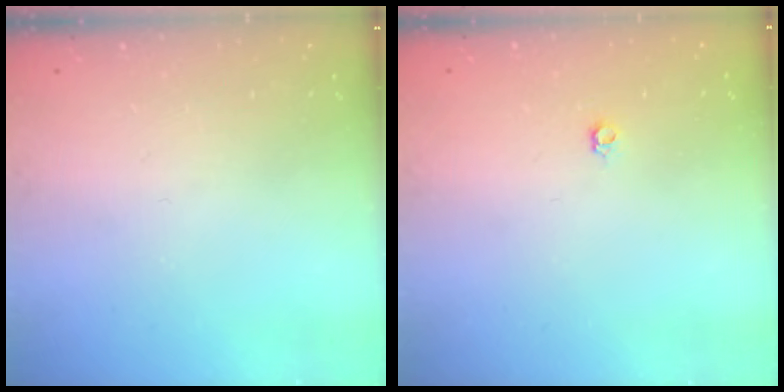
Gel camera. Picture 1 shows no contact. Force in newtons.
{"total": 3.1, "press": 3.0, "slide": 0.6}